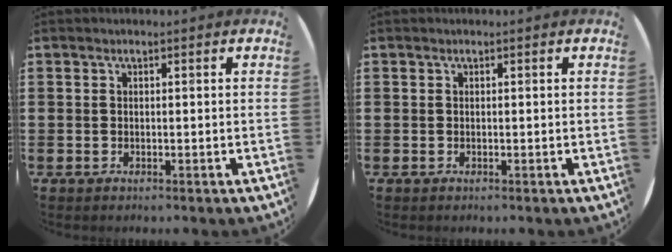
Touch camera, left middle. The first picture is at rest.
{"total": 0.0}